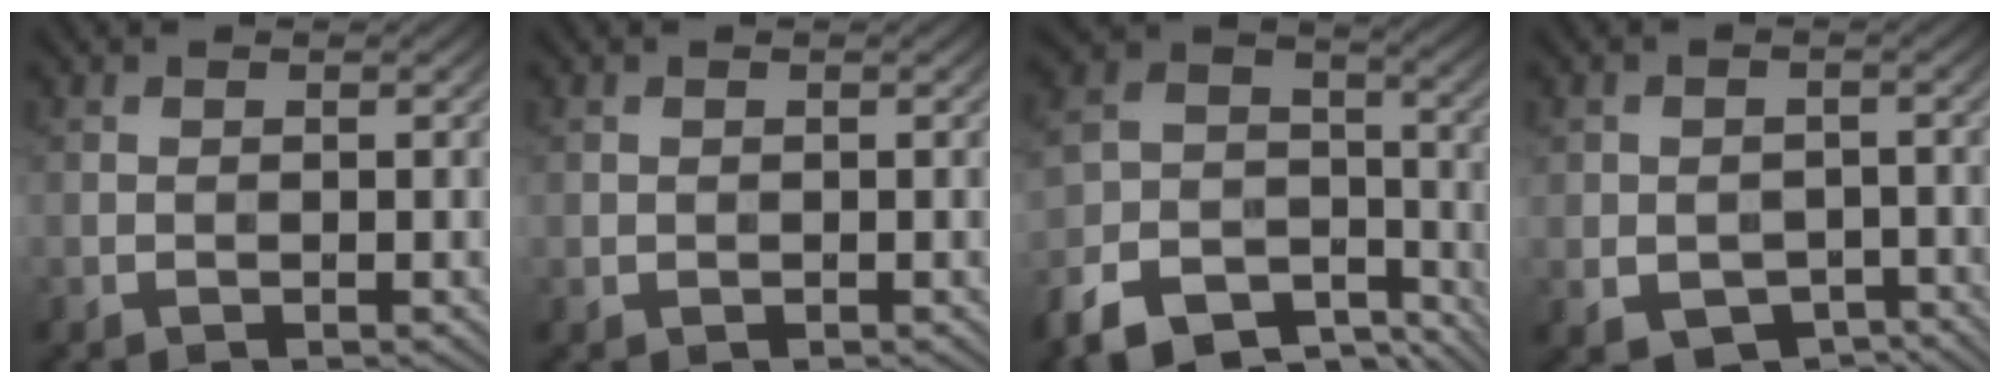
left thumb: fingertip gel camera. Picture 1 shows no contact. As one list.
[{"total": 0.8, "force": [0.1, 0.8, 0.1], "torque": [-0.001, -0.004, 0.002]}, {"total": 13.0, "force": [-8.4, 7.4, 6.6], "torque": [-0.149, -0.032, -0.156]}, {"total": 5.4, "force": [-2.1, 4.2, 2.6], "torque": [-0.049, -0.014, -0.023]}]